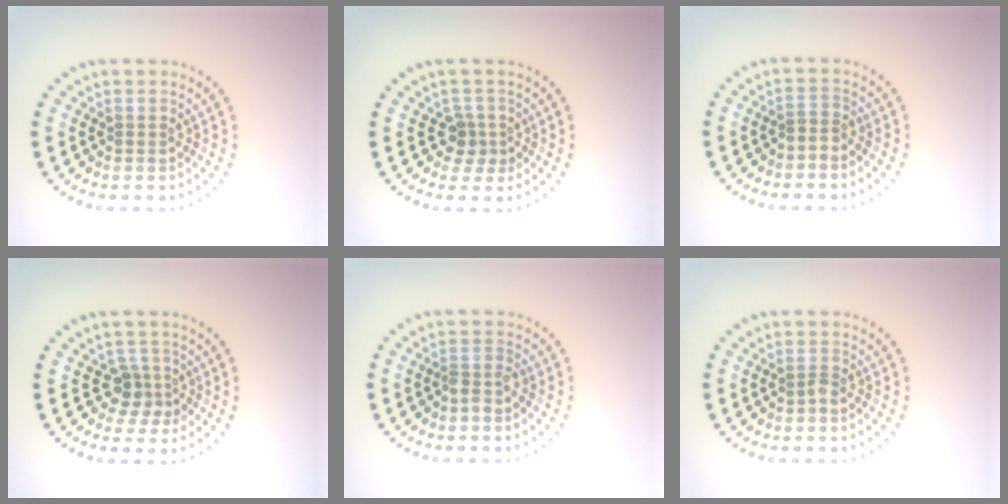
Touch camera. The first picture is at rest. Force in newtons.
{"total": 2.2, "press": 1.7, "slide": 1.4}
{"total": 1.0, "press": 0.5, "slide": 0.8}
{"total": 2.4, "press": 1.8, "slide": 1.6}
{"total": 1.3, "press": 1.0, "slide": 0.8}
{"total": 0.8, "press": 0.5, "slide": 0.6}